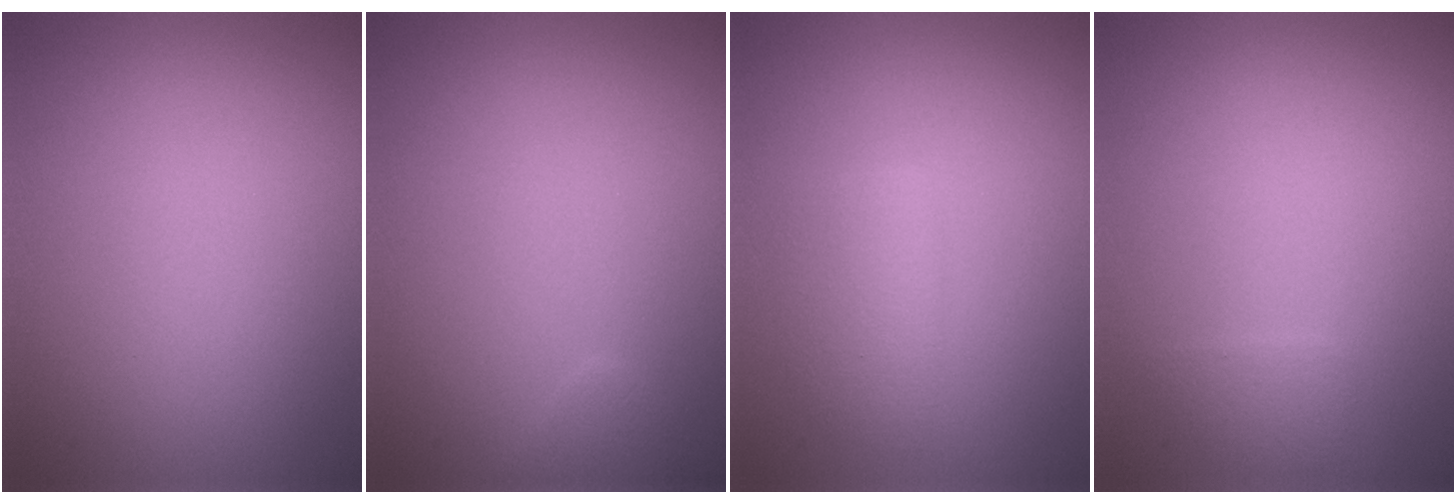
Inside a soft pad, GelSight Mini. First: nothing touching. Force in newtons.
{"total": 1.3, "press": 1.3, "slide": 0.1}
{"total": 1.9, "press": 1.9, "slide": 0.1}
{"total": 1.0, "press": 1.0, "slide": 0.1}